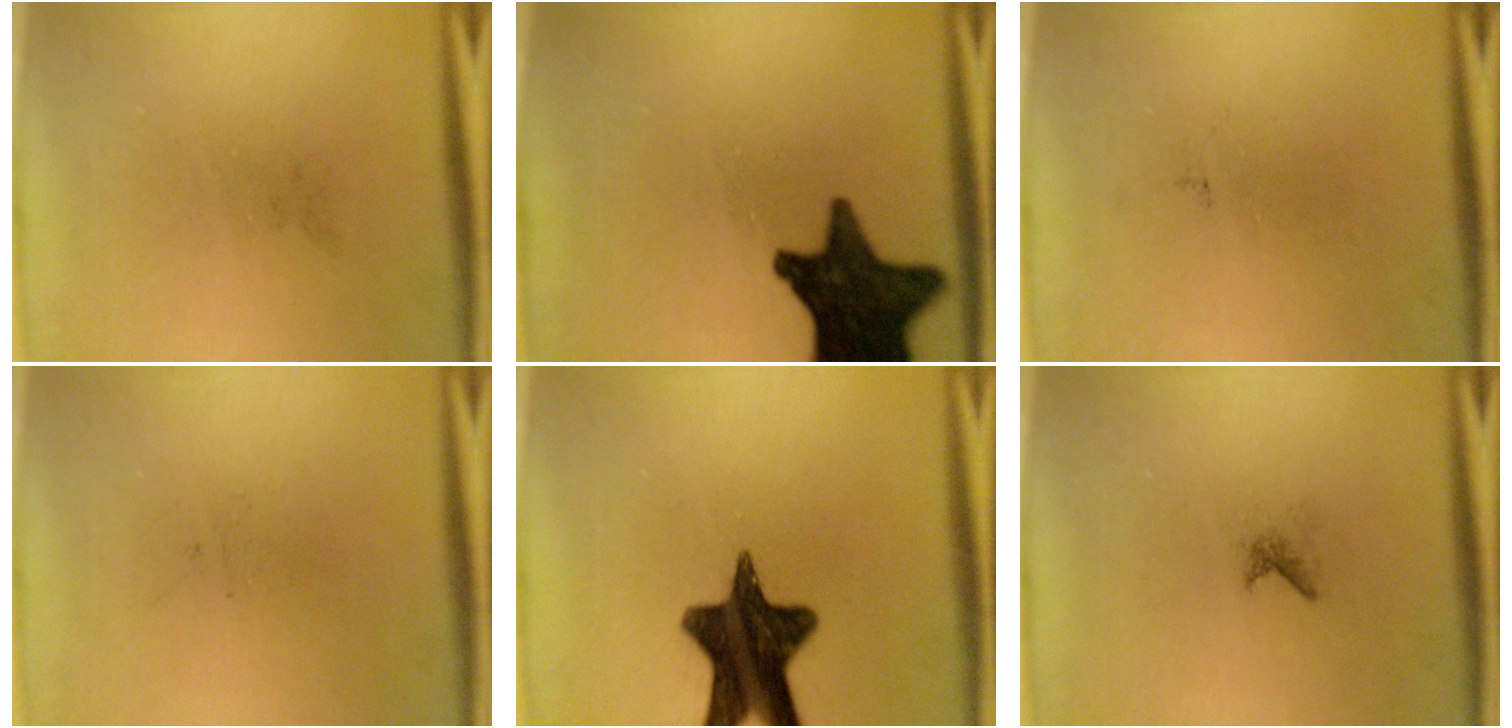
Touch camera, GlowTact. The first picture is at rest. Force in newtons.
{"total": 17.0}
{"total": 0.0}
{"total": 0.0}
{"total": 14.7}
{"total": 0.6}